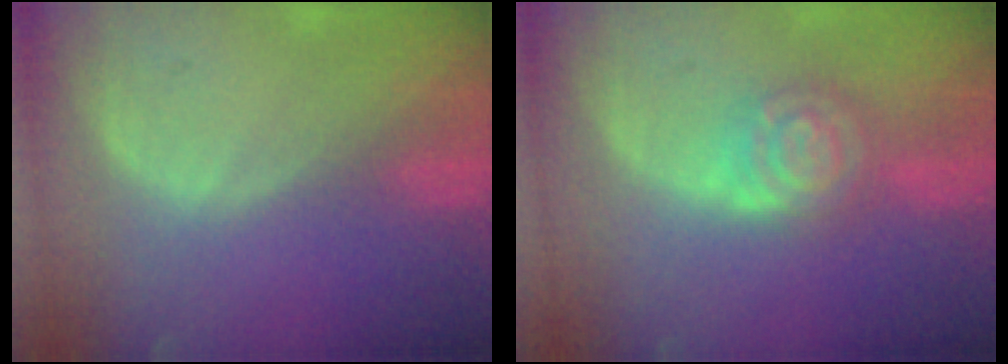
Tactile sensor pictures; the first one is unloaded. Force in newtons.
{"total": 6.6, "press": 6.6, "slide": 0.4}